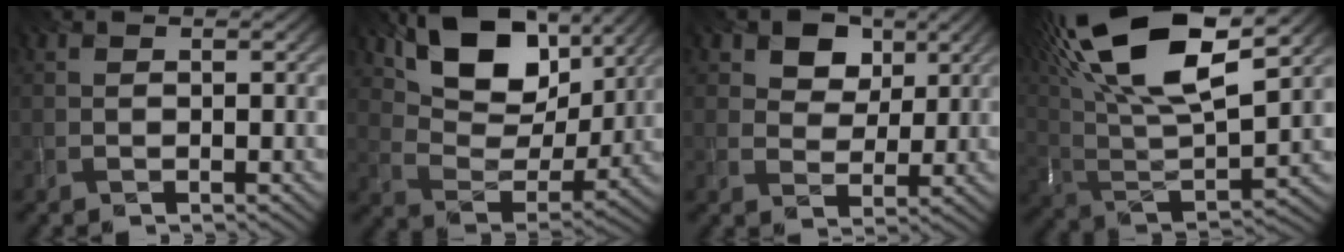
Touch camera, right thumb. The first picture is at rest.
{"total": 12.6, "force": [7.3, 7.1, 7.5], "torque": [-0.135, -0.003, 0.128]}
{"total": 7.7, "force": [4.1, 5.5, 3.4], "torque": [-0.080, 0.009, 0.072]}
{"total": 19.1, "force": [10.4, 7.3, 14.3], "torque": [-0.309, 0.043, 0.172]}